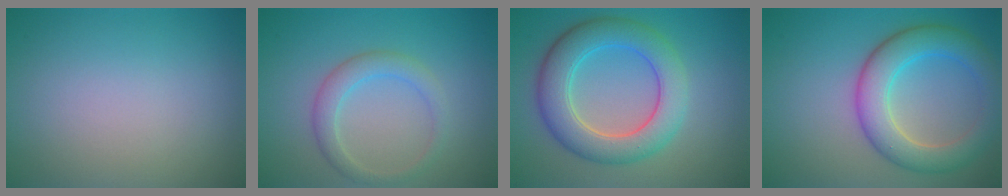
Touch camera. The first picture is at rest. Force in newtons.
{"total": 2.5, "press": 2.5, "slide": 0.2}
{"total": 6.7, "press": 6.7, "slide": 0.4}
{"total": 6.1, "press": 6.1, "slide": 0.2}